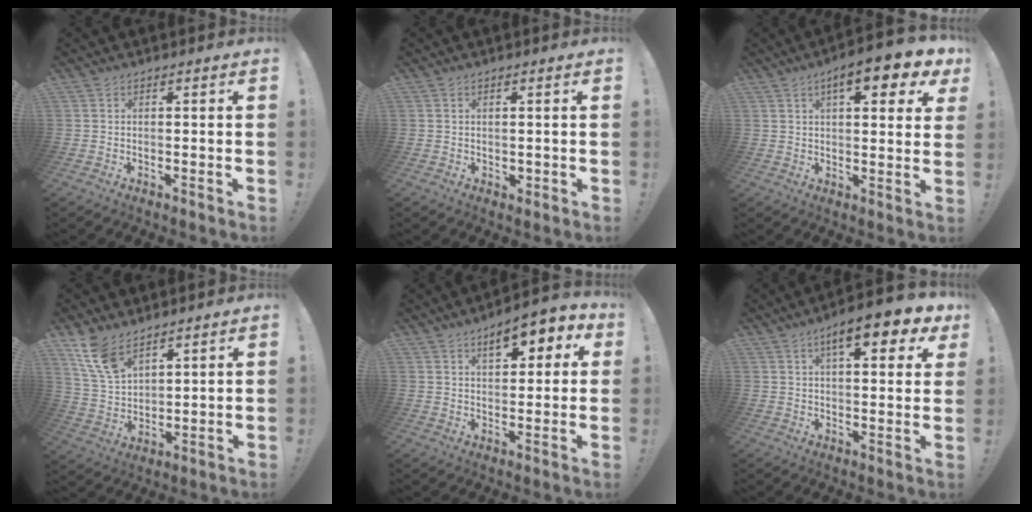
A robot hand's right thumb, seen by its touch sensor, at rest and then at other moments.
{"total": 1.1, "force": [0.3, 1.0, 0.4], "torque": [-0.005, 0.002, 0.005]}
{"total": 10.6, "force": [5.3, 3.3, 8.6], "torque": [-0.112, -0.023, 0.082]}
{"total": 10.9, "force": [7.7, 5.4, 5.5], "torque": [-0.104, -0.039, 0.153]}
{"total": 9.0, "force": [4.5, 4.3, 6.4], "torque": [-0.076, -0.023, 0.074]}
{"total": 11.5, "force": [5.8, 3.4, 9.3], "torque": [-0.126, -0.024, 0.089]}